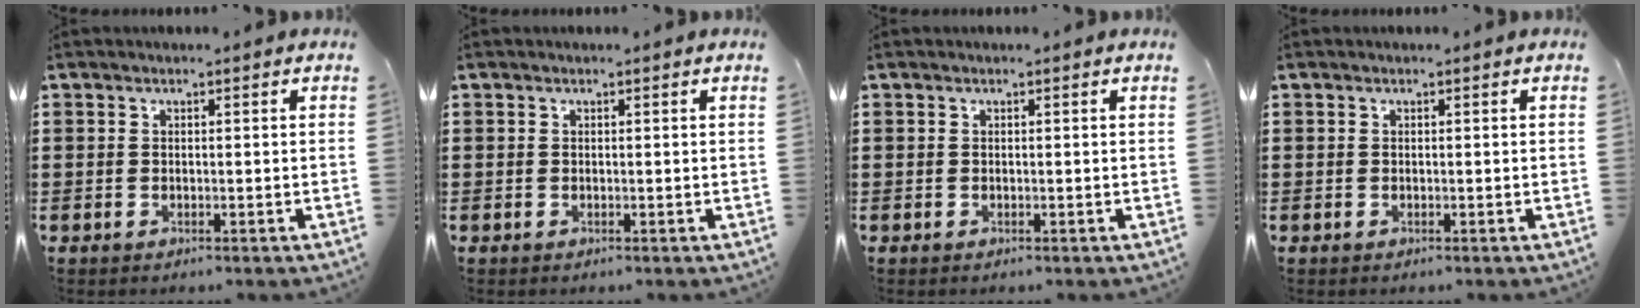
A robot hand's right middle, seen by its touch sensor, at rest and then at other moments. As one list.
[{"total": 0.0}, {"total": 0.0}, {"total": 0.0}]